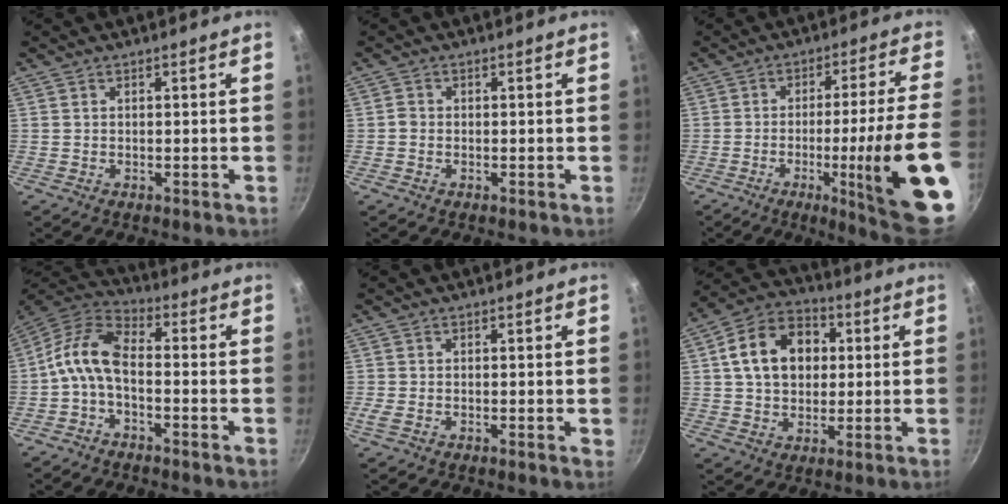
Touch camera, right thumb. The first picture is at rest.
{"total": 0.9, "force": [-0.4, 0.8, 0.3], "torque": [-0.003, 0.002, -0.011]}
{"total": 21.1, "force": [-6.6, 1.1, 20.0], "torque": [-0.267, 0.016, -0.086]}
{"total": 9.4, "force": [-2.3, 4.8, 7.7], "torque": [-0.161, 0.043, -0.060]}
{"total": 2.1, "force": [-0.3, 0.7, 2.0], "torque": [-0.035, -0.004, -0.010]}
{"total": 14.0, "force": [2.6, 10.5, 8.9], "torque": [-0.123, 0.022, 0.031]}